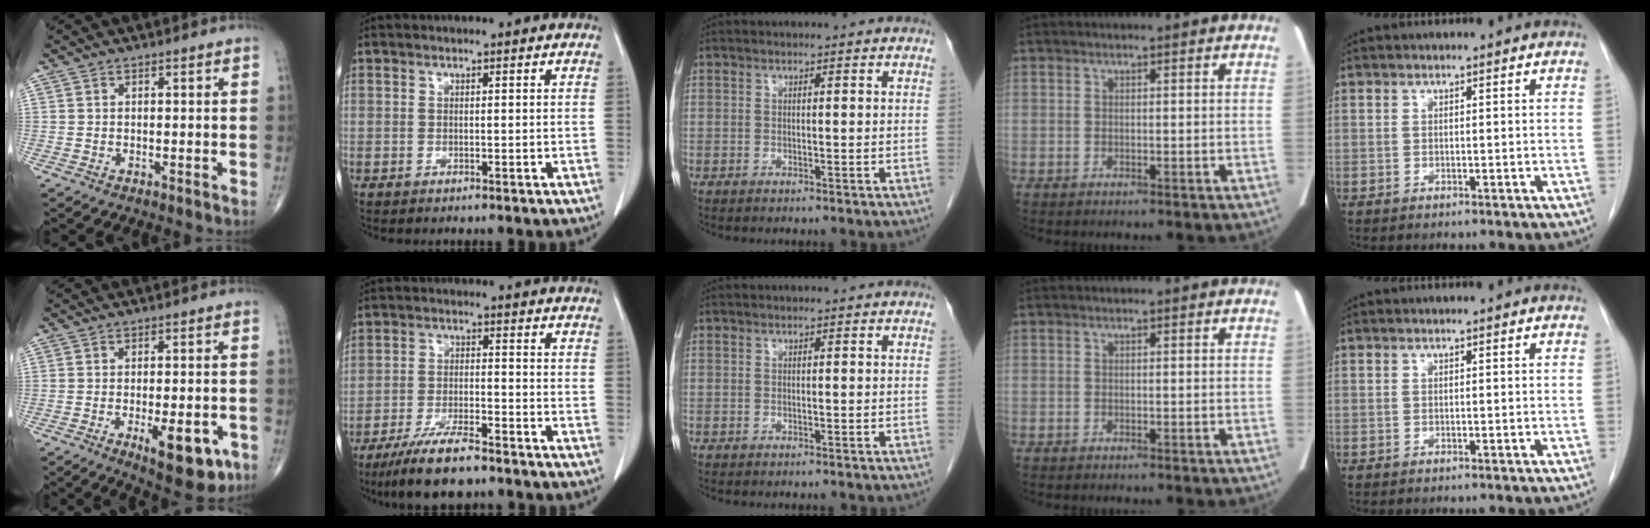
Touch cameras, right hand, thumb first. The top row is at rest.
{"thumb": {"total": 10.6, "force": [-4.2, 4.1, 8.9], "torque": [-0.108, 0.000, -0.049]}, "index": {"total": 9.1, "force": [-7.2, 1.7, 5.4], "torque": [-0.097, -0.019, -0.127]}}